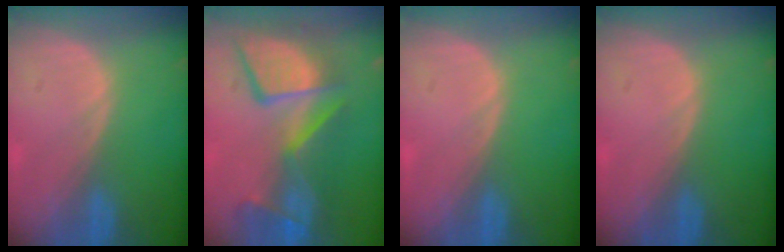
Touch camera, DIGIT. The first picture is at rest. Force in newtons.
{"total": 12.1, "press": 11.1, "slide": 4.9}
{"total": 0.0}
{"total": 0.0}